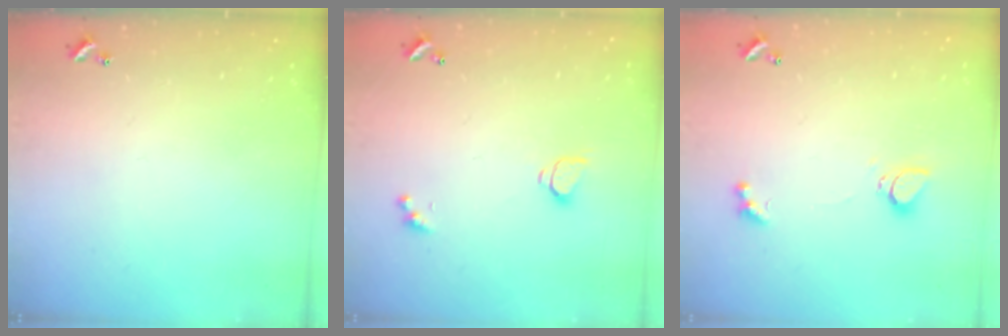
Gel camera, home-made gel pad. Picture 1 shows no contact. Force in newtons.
{"total": 1.6, "press": 1.5, "slide": 0.4}
{"total": 1.0, "press": 0.9, "slide": 0.4}